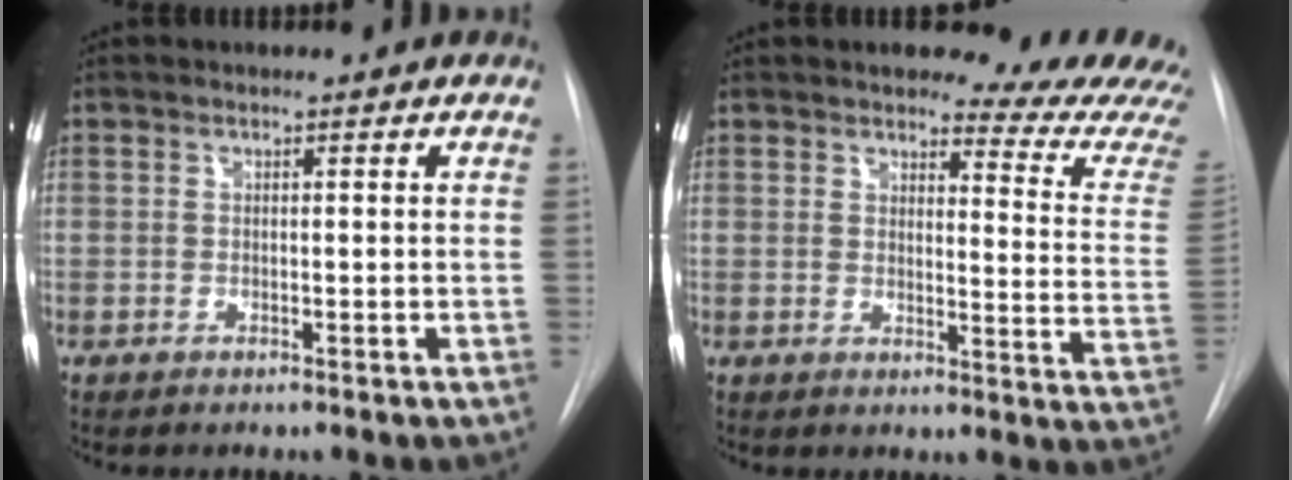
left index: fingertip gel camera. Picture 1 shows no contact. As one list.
[{"total": 14.4, "force": [14.0, 0.8, 3.3], "torque": [-0.022, -0.115, 0.135]}]